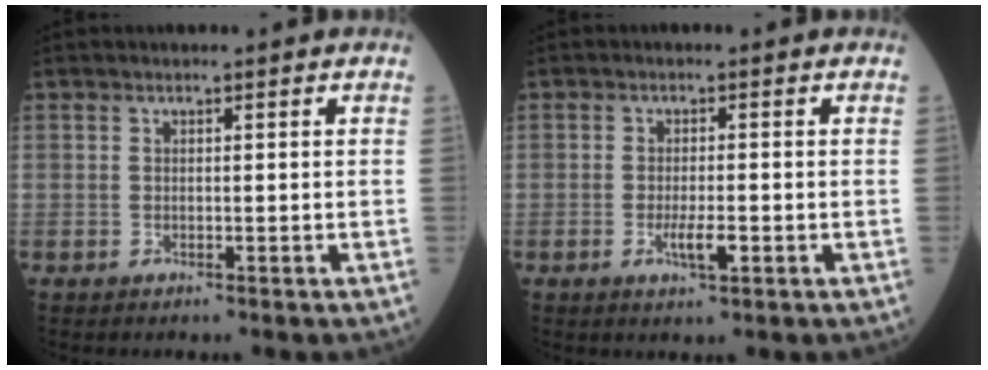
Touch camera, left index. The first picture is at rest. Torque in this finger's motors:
{"motor_torque": [0.80, 0.21, 0.33, 0.09]}